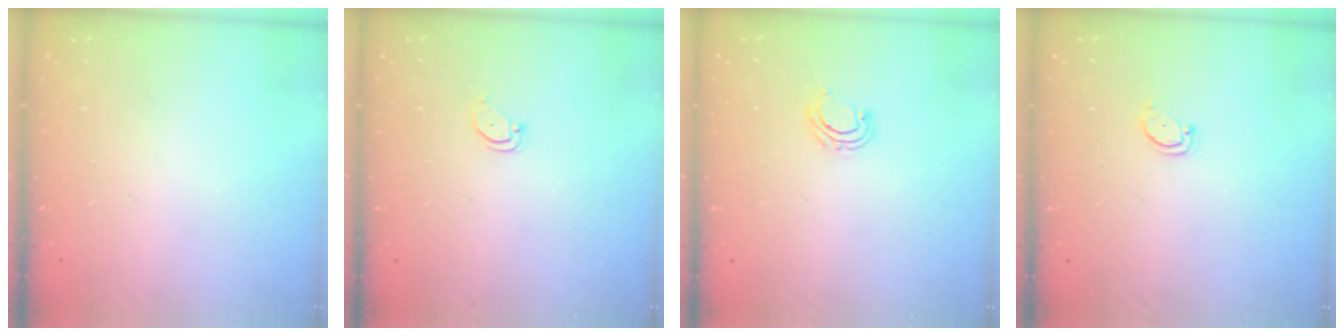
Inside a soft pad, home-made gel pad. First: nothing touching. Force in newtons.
{"total": 2.4, "press": 2.4, "slide": 0.2}
{"total": 6.3, "press": 6.2, "slide": 1.0}
{"total": 2.3, "press": 2.3, "slide": 0.4}